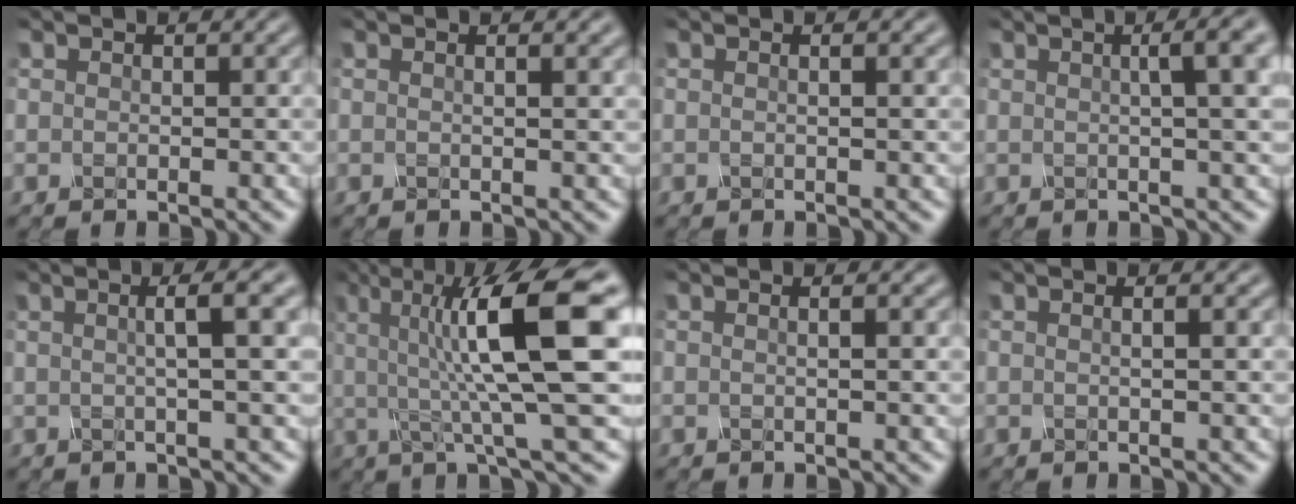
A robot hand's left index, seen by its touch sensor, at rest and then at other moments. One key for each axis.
{"total": 3.1, "fx": 1.5, "fy": 1.4, "fz": 2.4, "tx": -0.009, "ty": 0.018, "tz": -0.015}
{"total": 2.0, "fx": 0.7, "fy": 0.9, "fz": 1.6, "tx": -0.009, "ty": 0.003, "tz": -0.015}
{"total": 7.0, "fx": 2.3, "fy": 2.7, "fz": 6.1, "tx": -0.044, "ty": 0.037, "tz": 0.005}
{"total": 5.3, "fx": 1.2, "fy": 1.4, "fz": 5.0, "tx": -0.057, "ty": 0.018, "tz": -0.003}
{"total": 11.7, "fx": 1.6, "fy": 2.4, "fz": 11.3, "tx": -0.175, "ty": 0.005, "tz": 0.024}
{"total": 2.3, "fx": 0.5, "fy": 1.2, "fz": 2.0, "tx": -0.012, "ty": 0.007, "tz": -0.022}
{"total": 2.6, "fx": 0.6, "fy": 1.3, "fz": 2.2, "tx": -0.014, "ty": 0.011, "tz": -0.023}